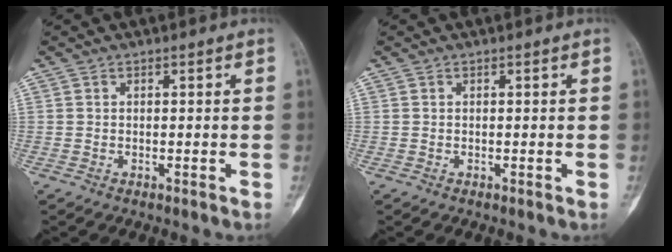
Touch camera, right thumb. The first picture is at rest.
{"total": 0.0}